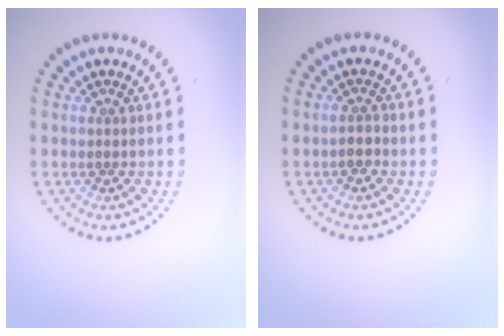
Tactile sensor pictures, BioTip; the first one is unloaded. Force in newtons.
{"total": 1.2, "press": 1.0, "slide": 0.7}